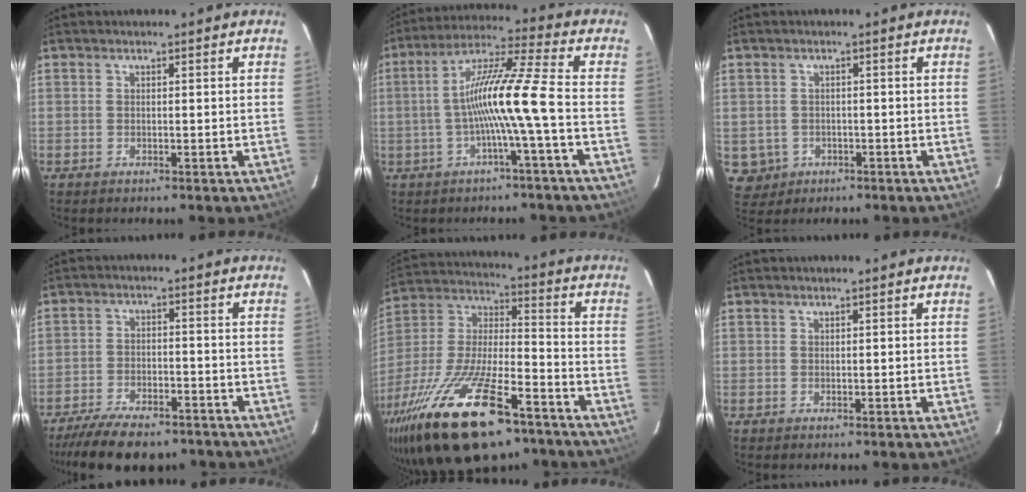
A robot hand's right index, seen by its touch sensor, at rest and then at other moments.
{"total": 11.7, "force": [-2.6, -1.0, 11.4], "torque": [-0.215, 0.013, -0.048]}
{"total": 4.4, "force": [-1.0, 4.2, 0.8], "torque": [-0.024, 0.006, -0.004]}
{"total": 13.9, "force": [-11.2, 4.6, 6.8], "torque": [-0.146, -0.022, -0.175]}
{"total": 27.5, "force": [-17.2, 9.7, 19.1], "torque": [-0.378, -0.035, -0.289]}
{"total": 0.0}